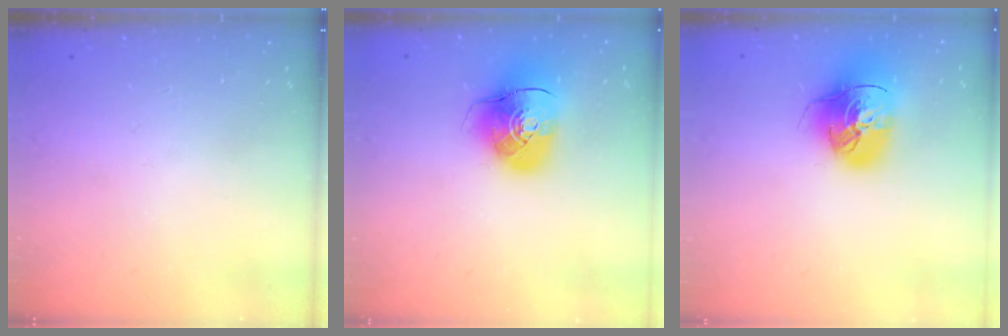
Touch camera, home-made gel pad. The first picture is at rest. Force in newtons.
{"total": 10.9, "press": 10.7, "slide": 1.8}
{"total": 17.5, "press": 17.3, "slide": 2.6}